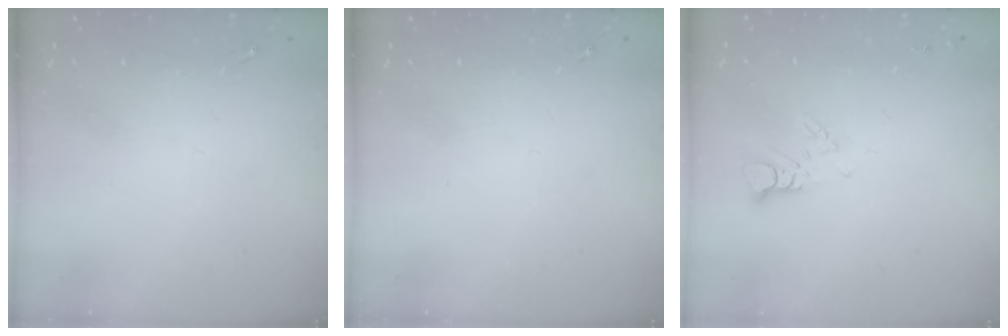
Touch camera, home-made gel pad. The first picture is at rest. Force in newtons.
{"total": 0.0}
{"total": 3.7, "press": 3.7, "slide": 0.4}